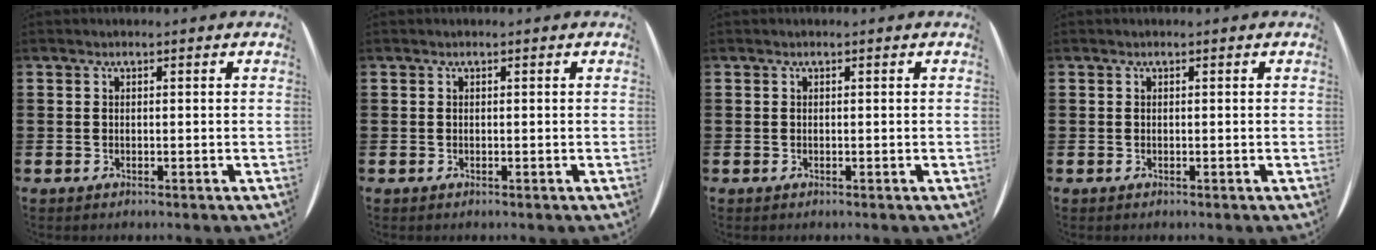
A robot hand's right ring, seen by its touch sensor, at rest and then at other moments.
{"total": 0.0}
{"total": 0.0}
{"total": 0.0}